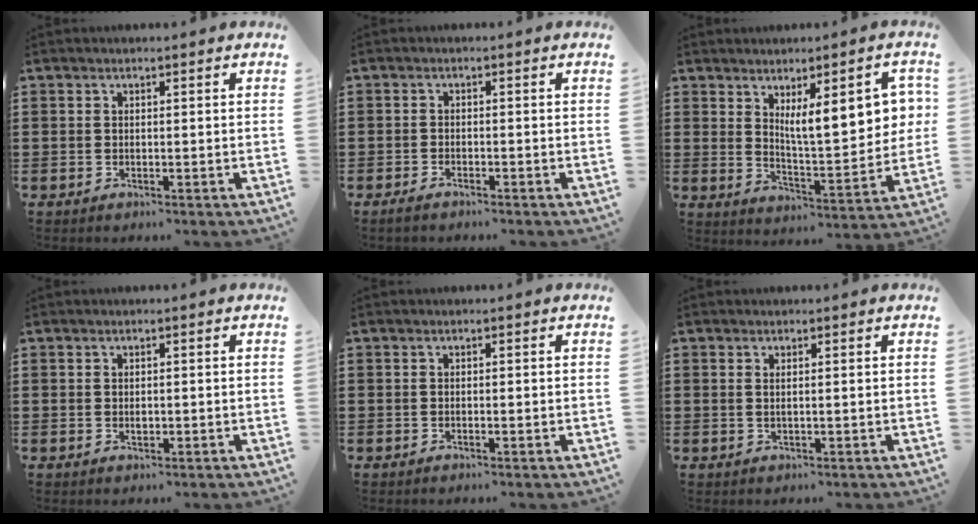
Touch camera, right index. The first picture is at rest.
{"total": 1.2, "force": [-1.2, 0.2, 0.3], "torque": [-0.009, -0.001, -0.022]}
{"total": 10.4, "force": [4.0, 3.2, 9.0], "torque": [-0.143, -0.006, 0.065]}
{"total": 0.8, "force": [0.1, 0.3, 0.8], "torque": [-0.016, 0.001, 0.001]}
{"total": 0.0}
{"total": 0.8, "force": [0.4, -0.1, 0.7], "torque": [-0.014, -0.001, 0.006]}